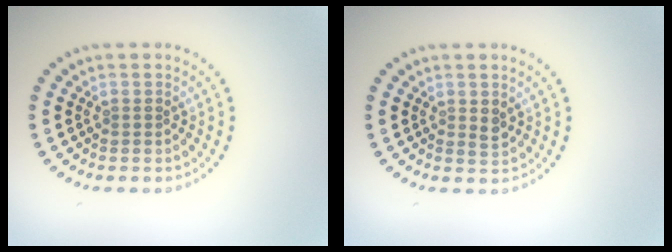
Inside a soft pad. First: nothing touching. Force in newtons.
{"total": 1.0, "press": 1.0, "slide": 0.4}